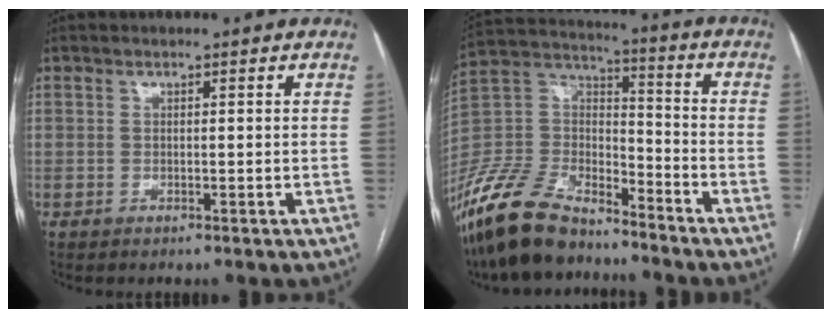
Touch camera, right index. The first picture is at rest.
{"total": 16.7, "force": [-13.6, 6.1, 7.5], "torque": [-0.155, 0.015, -0.262]}